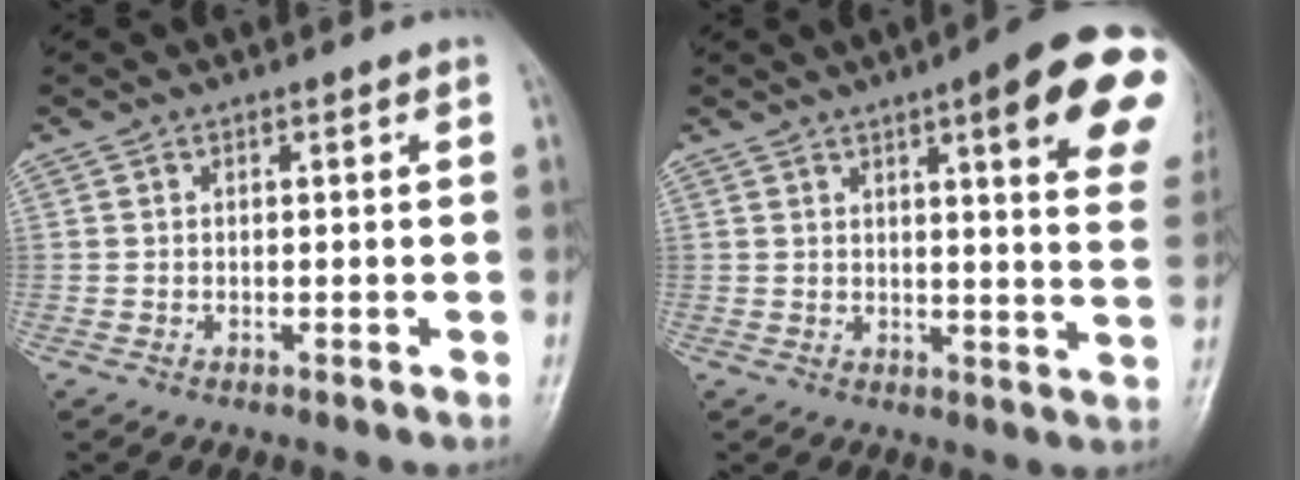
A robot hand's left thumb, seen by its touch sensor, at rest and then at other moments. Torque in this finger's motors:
{"motor_torque": [0.81, 0.67, 1.70, -1.07, 0.23]}